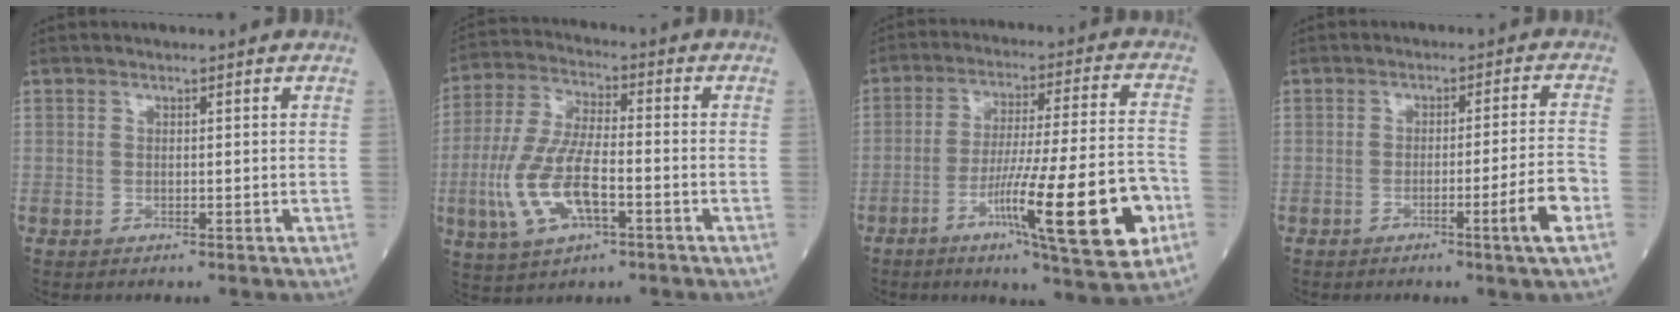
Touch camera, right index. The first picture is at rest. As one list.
[{"total": 11.8, "force": [-3.5, 3.9, 10.6], "torque": [-0.234, -0.003, -0.065]}, {"total": 18.6, "force": [-7.3, 0.8, 17.1], "torque": [-0.254, -0.016, -0.111]}, {"total": 6.4, "force": [-2.9, -1.2, 5.6], "torque": [-0.074, -0.004, -0.044]}]